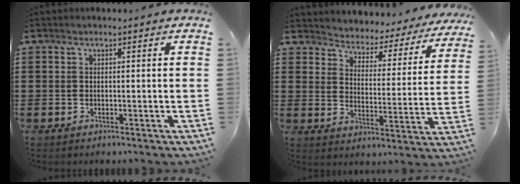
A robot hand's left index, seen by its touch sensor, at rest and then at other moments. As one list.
[{"total": 2.8, "force": [2.7, 0.5, -0.3], "torque": [-0.018, -0.033, 0.035]}]